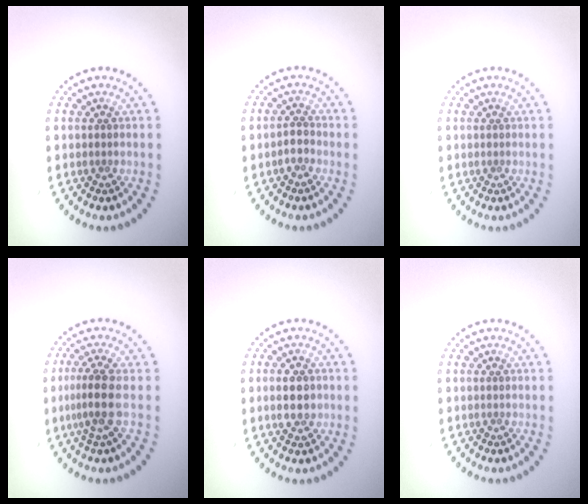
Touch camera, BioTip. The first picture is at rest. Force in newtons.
{"total": 1.4, "press": 1.1, "slide": 0.8}
{"total": 0.0}
{"total": 2.7, "press": 2.1, "slide": 1.7}
{"total": 2.9, "press": 2.9, "slide": 0.2}
{"total": 0.0}